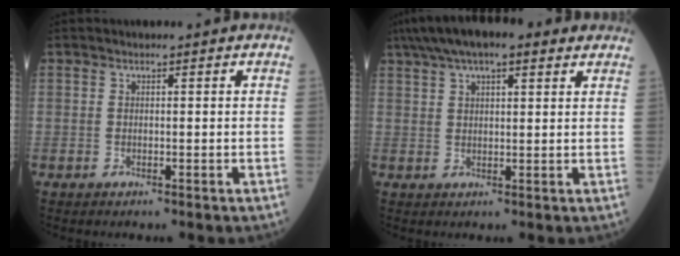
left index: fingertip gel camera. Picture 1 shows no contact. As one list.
[{"total": 11.5, "force": [8.0, 3.3, 7.6], "torque": [-0.135, 0.052, 0.129]}]